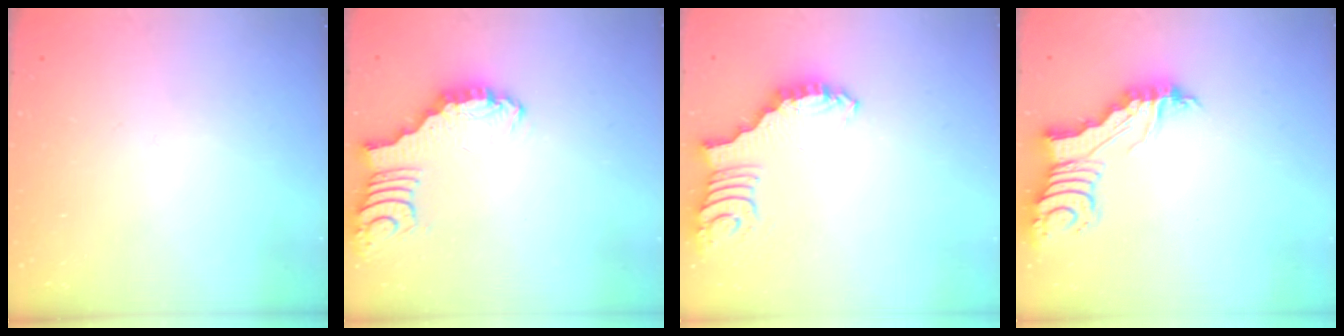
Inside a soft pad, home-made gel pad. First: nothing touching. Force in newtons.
{"total": 3.3, "press": 3.3, "slide": 0.4}
{"total": 2.7, "press": 2.7, "slide": 0.5}
{"total": 5.8, "press": 5.8, "slide": 0.2}